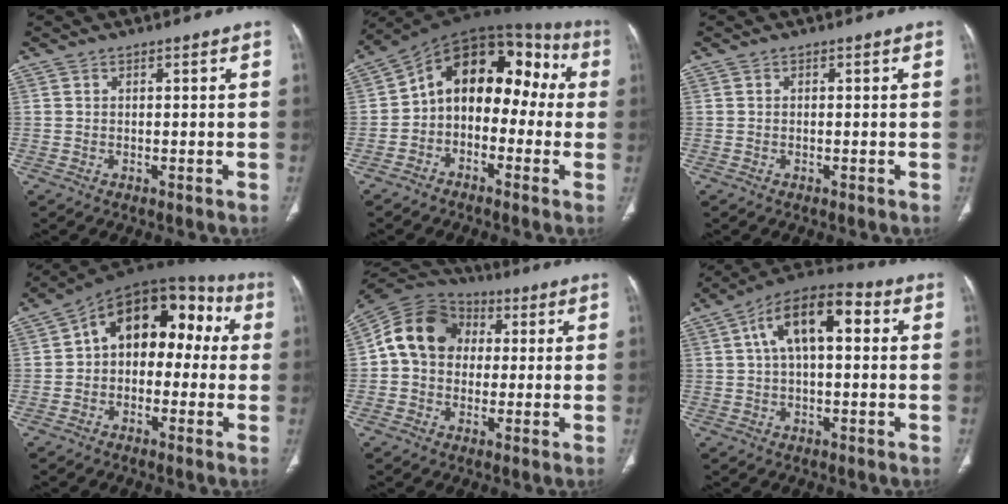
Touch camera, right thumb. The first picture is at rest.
{"total": 15.9, "force": [-0.2, 10.5, 11.9], "torque": [-0.123, 0.067, -0.020]}
{"total": 0.0}
{"total": 16.0, "force": [1.9, 10.4, 11.9], "torque": [-0.119, 0.058, 0.014]}
{"total": 13.1, "force": [1.5, 10.8, 7.2], "torque": [-0.115, 0.028, 0.013]}
{"total": 14.0, "force": [3.3, 6.6, 11.8], "torque": [-0.198, 0.033, 0.048]}